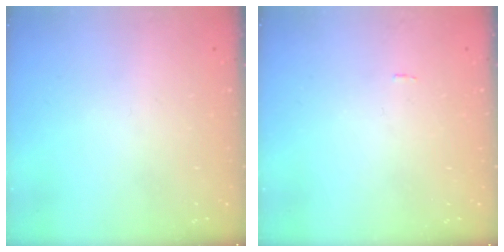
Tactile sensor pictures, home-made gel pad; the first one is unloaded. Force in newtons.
{"total": 0.7, "press": 0.7, "slide": 0.0}